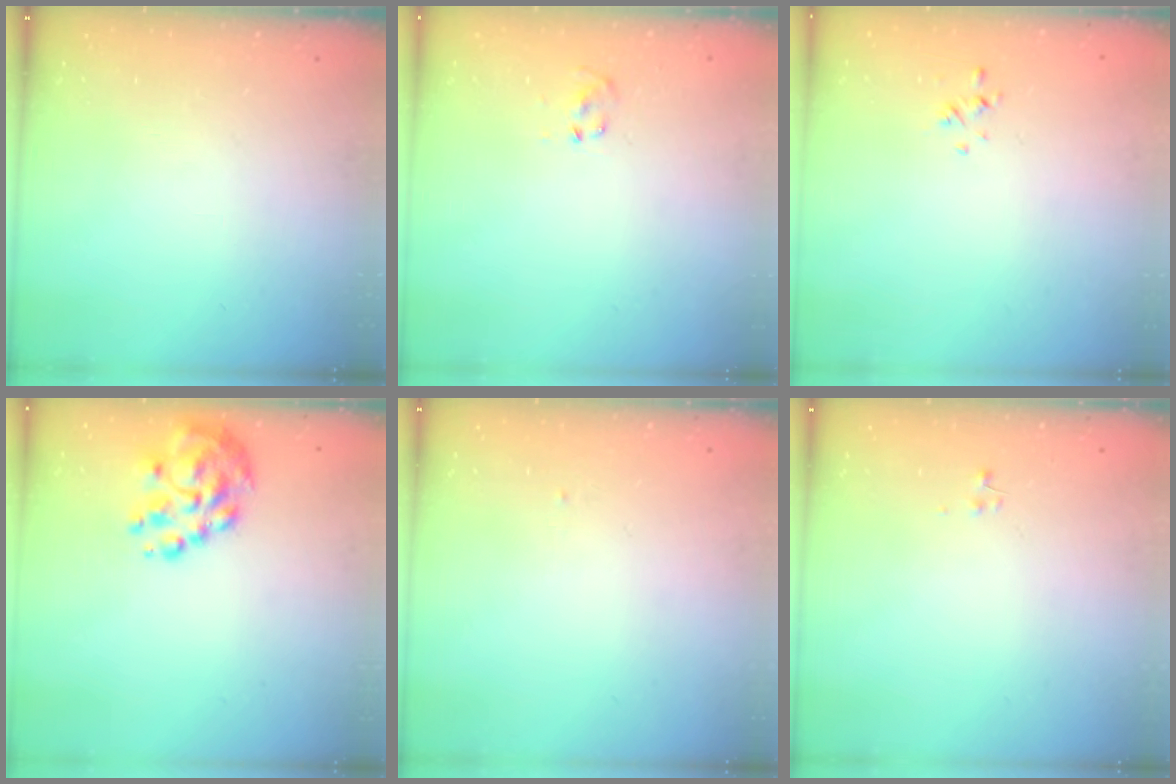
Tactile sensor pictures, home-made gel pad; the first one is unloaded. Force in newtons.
{"total": 3.8, "press": 3.5, "slide": 1.4}
{"total": 0.6, "press": 0.3, "slide": 0.5}
{"total": 8.8, "press": 8.4, "slide": 2.7}
{"total": 0.9, "press": 0.8, "slide": 0.3}
{"total": 0.0}